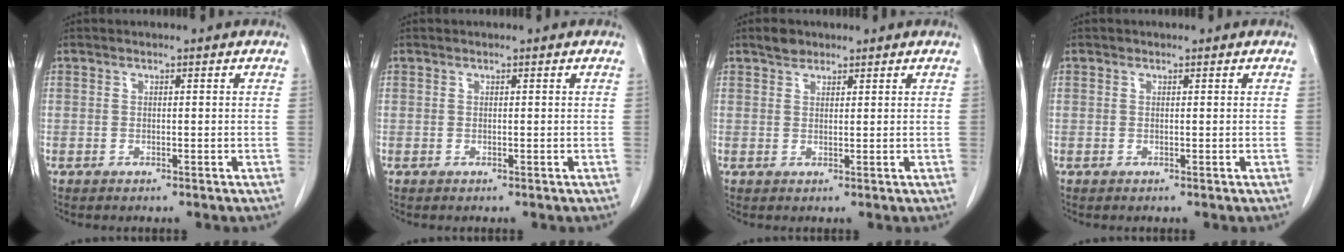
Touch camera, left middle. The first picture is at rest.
{"total": 0.0}
{"total": 2.1, "force": [1.7, 1.1, 0.6], "torque": [-0.016, 0.005, 0.029]}
{"total": 0.0}